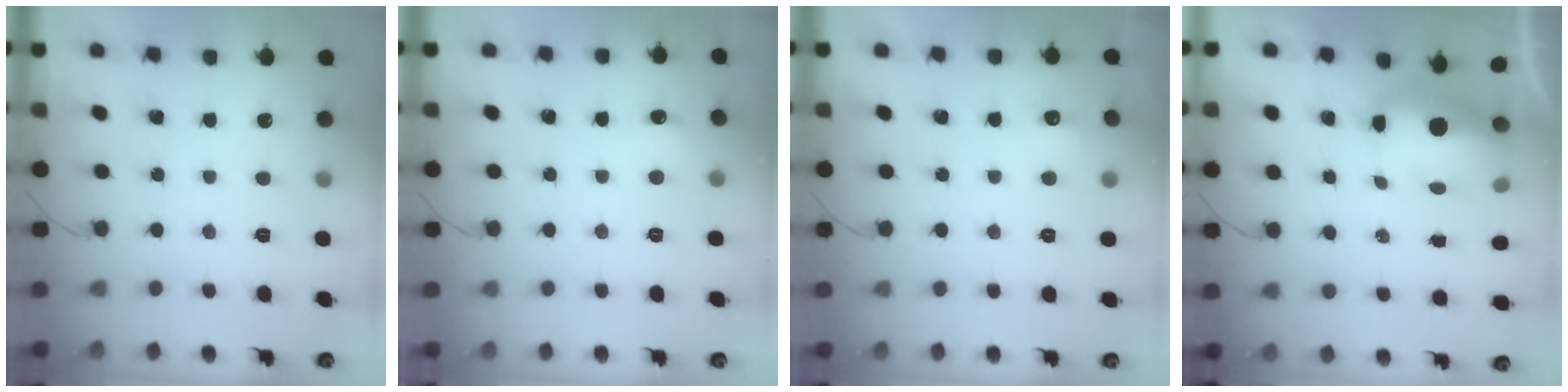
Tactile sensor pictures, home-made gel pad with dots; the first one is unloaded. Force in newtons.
{"total": 4.6, "press": 4.0, "slide": 2.3}
{"total": 5.7, "press": 5.4, "slide": 1.7}
{"total": 7.8, "press": 7.7, "slide": 1.4}